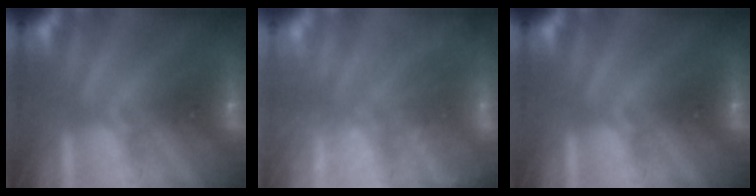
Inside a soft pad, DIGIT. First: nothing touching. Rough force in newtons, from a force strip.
{"total": 2.4}
{"total": 0.0}